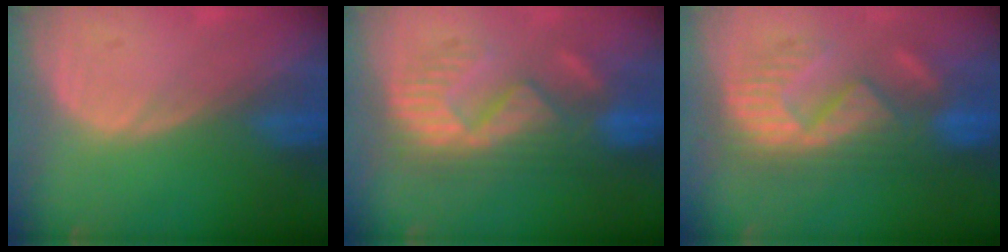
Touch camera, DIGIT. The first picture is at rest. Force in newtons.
{"total": 9.1, "press": 9.1, "slide": 1.1}
{"total": 9.4, "press": 9.4, "slide": 0.4}